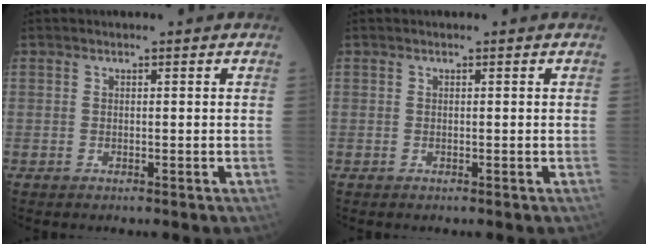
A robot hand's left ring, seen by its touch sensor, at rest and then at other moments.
{"total": 0.0}